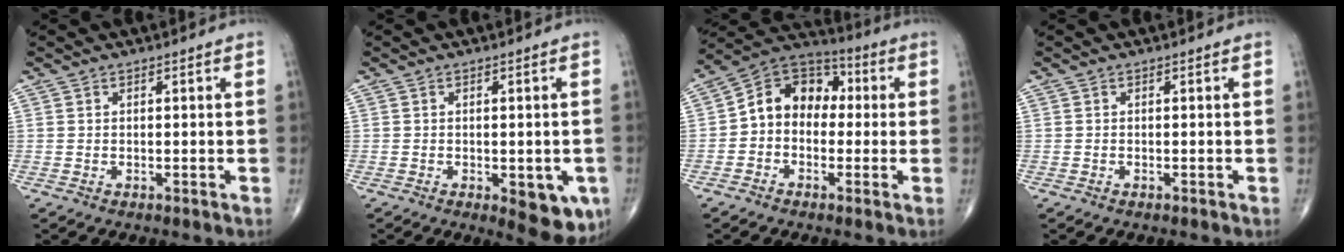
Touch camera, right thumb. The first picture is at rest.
{"total": 6.6, "force": [-2.1, 3.0, 5.5], "torque": [-0.047, -0.008, -0.019]}
{"total": 11.3, "force": [-0.1, 8.8, 7.0], "torque": [-0.082, 0.044, -0.022]}
{"total": 0.0}